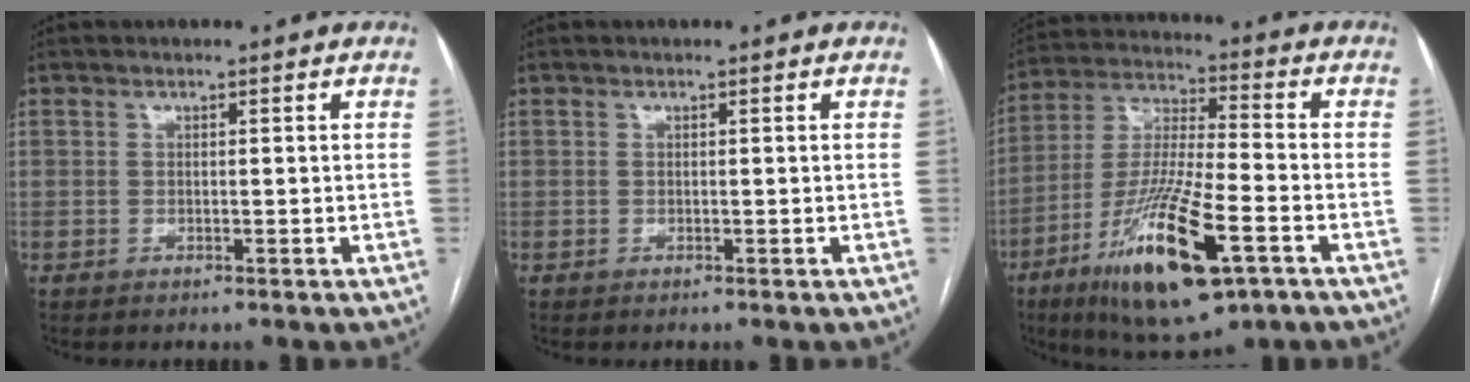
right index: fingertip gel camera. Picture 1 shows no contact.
{"total": 0.0}
{"total": 19.4, "force": [-8.9, 3.7, 16.8], "torque": [-0.337, -0.031, -0.150]}